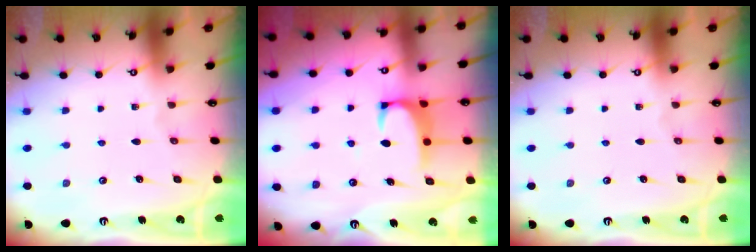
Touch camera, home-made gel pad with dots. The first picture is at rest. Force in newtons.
{"total": 1.8, "press": 1.7, "slide": 0.6}
{"total": 0.0}